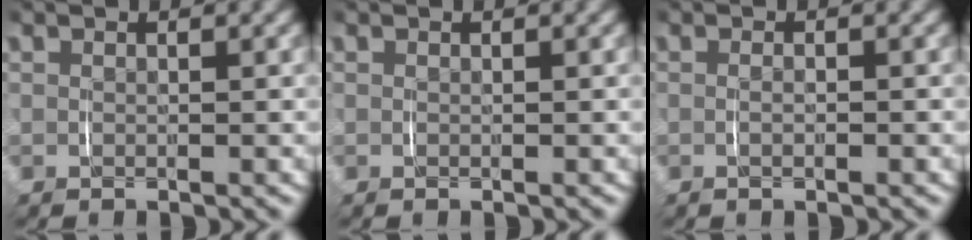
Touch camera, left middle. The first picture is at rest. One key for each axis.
{"total": 0.0}
{"total": 0.7, "fx": -0.3, "fy": 0.1, "fz": 0.6, "tx": -0.014, "ty": 0.000, "tz": -0.006}